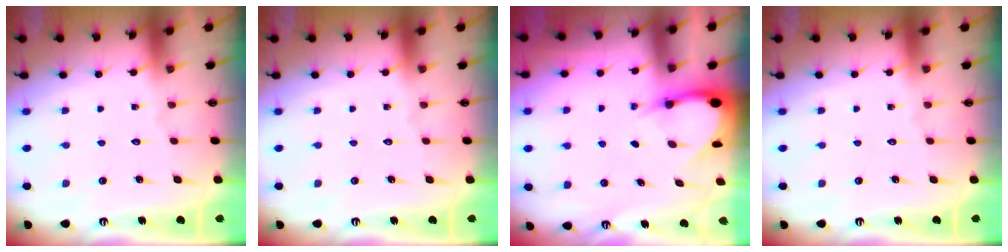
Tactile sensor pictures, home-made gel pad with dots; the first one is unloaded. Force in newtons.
{"total": 0.0}
{"total": 3.7, "press": 3.7, "slide": 0.3}
{"total": 0.0}